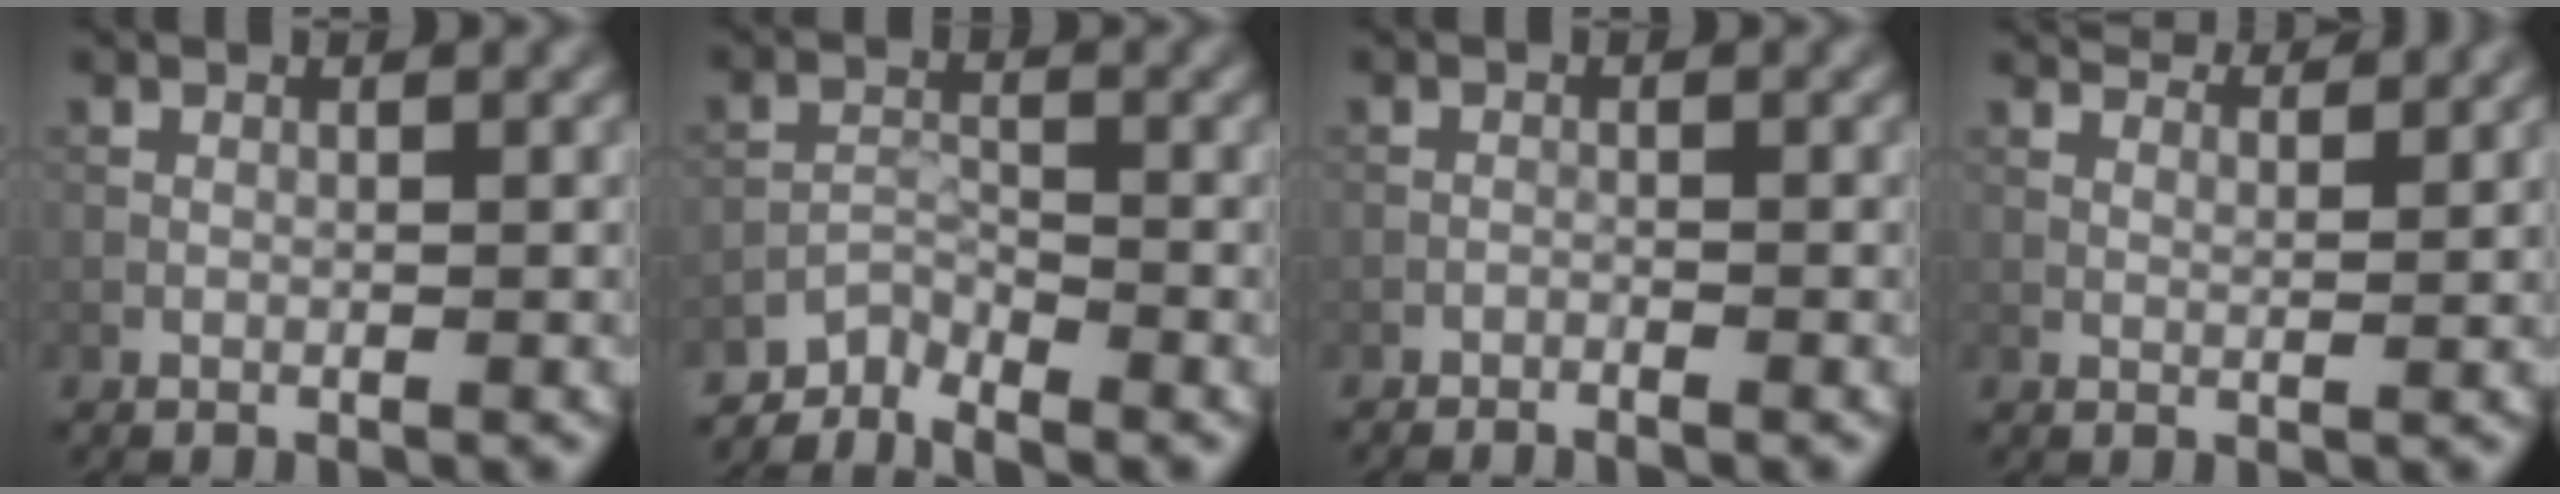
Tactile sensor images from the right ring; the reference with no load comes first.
{"total": 2.6, "force": [-2.5, 0.3, 0.2], "torque": [-0.004, 0.001, -0.057]}
{"total": 0.9, "force": [-0.9, -0.1, 0.2], "torque": [-0.011, 0.001, -0.021]}
{"total": 4.5, "force": [4.0, 0.8, 1.9], "torque": [-0.026, 0.000, 0.049]}